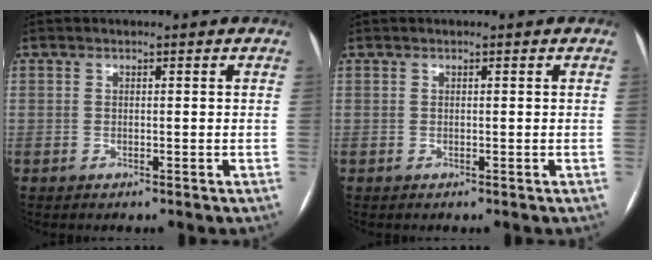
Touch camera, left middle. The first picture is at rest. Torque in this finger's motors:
{"motor_torque": [0.00, 0.00, 0.00, 0.00]}